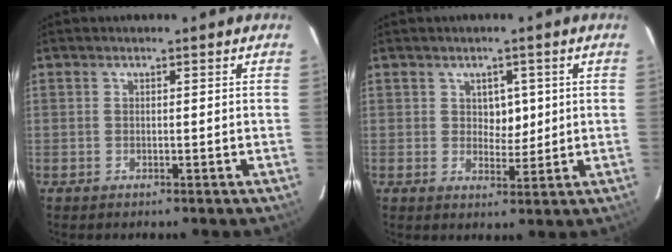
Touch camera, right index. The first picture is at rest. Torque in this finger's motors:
{"motor_torque": [-0.02, -0.01, 0.08, 0.01]}